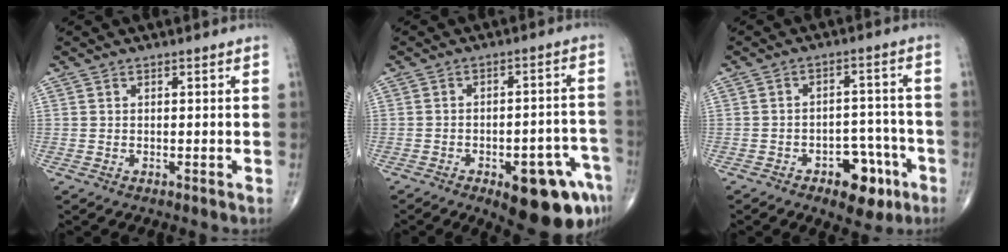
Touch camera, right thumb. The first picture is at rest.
{"total": 15.8, "force": [-8.2, 6.0, 12.2], "torque": [-0.106, 0.048, -0.094]}
{"total": 9.3, "force": [-4.9, 5.2, 6.0], "torque": [-0.048, 0.038, -0.065]}